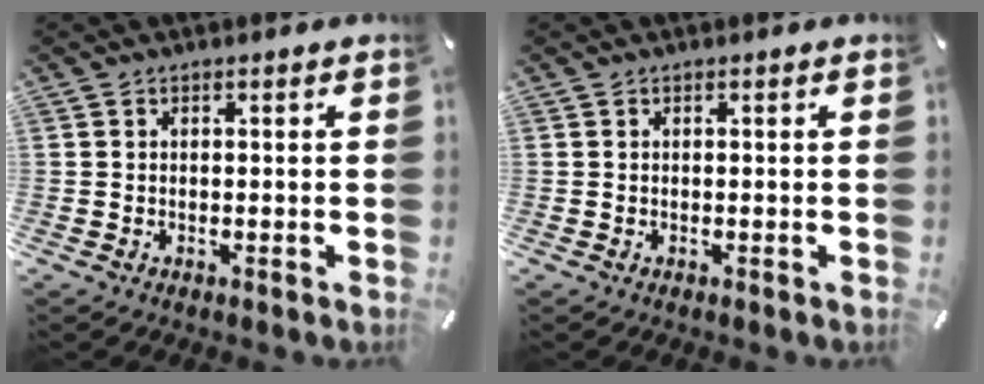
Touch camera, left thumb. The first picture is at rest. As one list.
[{"total": 0.0}]